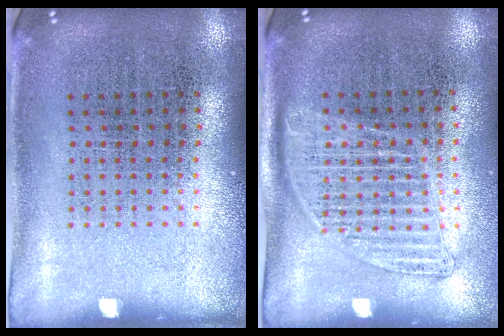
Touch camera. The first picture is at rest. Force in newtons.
{"total": 1.4, "press": 1.3, "slide": 0.6}